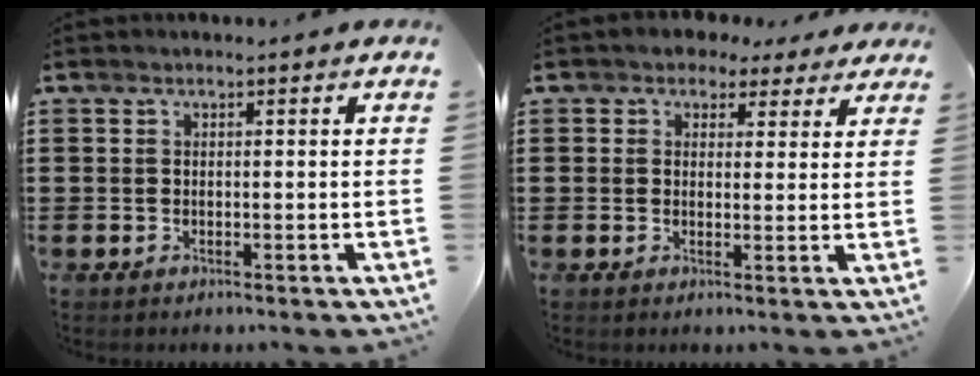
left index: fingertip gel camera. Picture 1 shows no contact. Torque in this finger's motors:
{"motor_torque": [2.14, 0.00, 0.31, 0.02]}